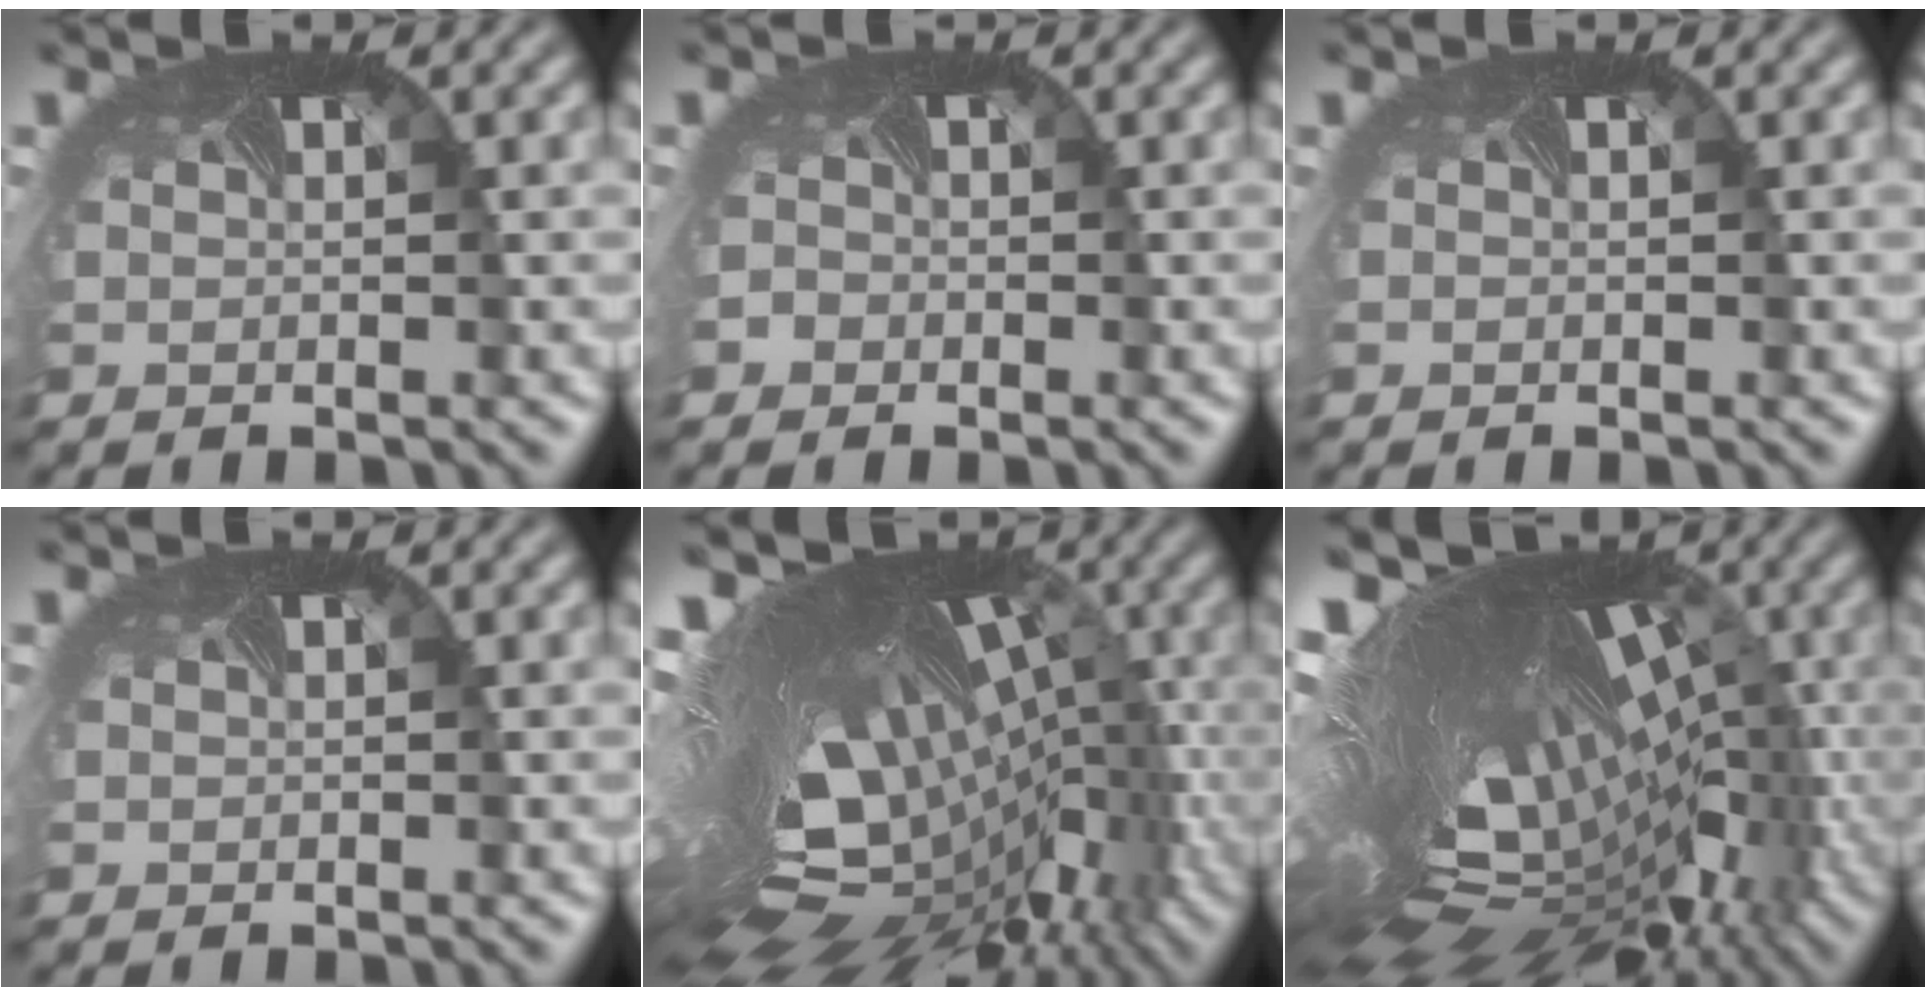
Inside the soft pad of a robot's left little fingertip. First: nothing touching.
{"total": 1.5, "force": [-0.5, 1.4, 0.2], "torque": [-0.004, 0.000, -0.013]}
{"total": 0.0}
{"total": 0.5, "force": [0.4, 0.4, 0.0], "torque": [-0.005, 0.001, 0.008]}
{"total": 17.3, "force": [-2.5, 8.1, 15.1], "torque": [-0.216, 0.012, -0.017]}
{"total": 19.6, "force": [-1.4, 8.9, 17.5], "torque": [-0.281, 0.037, -0.008]}